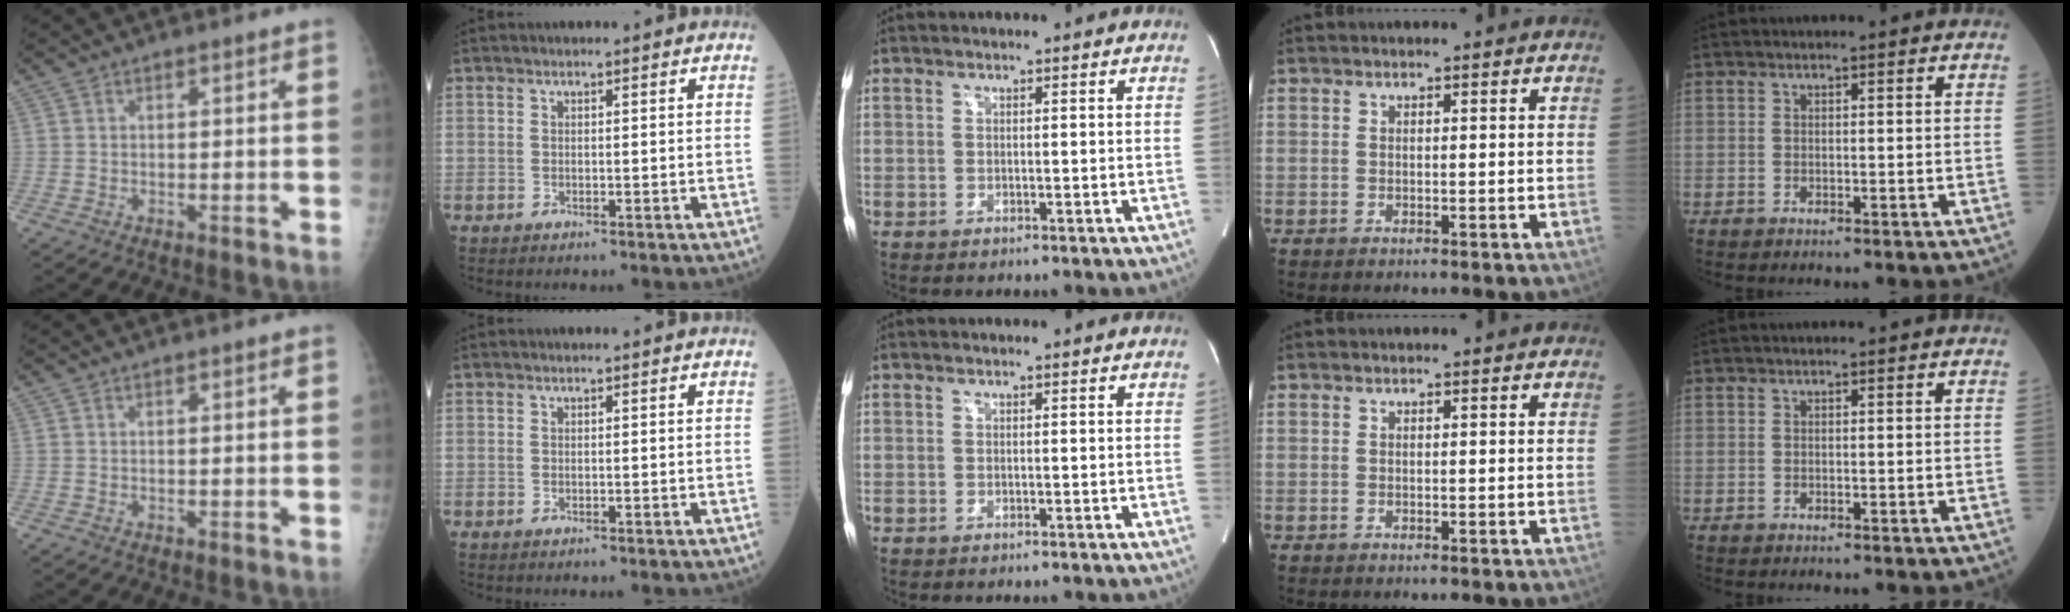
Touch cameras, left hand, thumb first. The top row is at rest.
{}